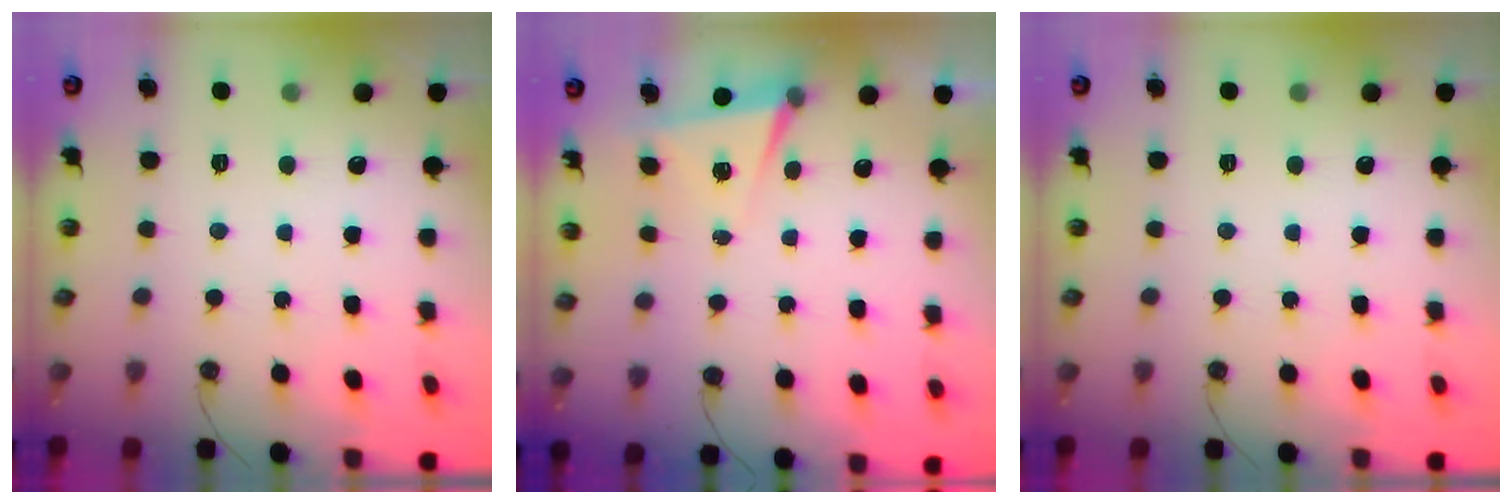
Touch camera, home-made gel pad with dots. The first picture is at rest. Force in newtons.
{"total": 4.4, "press": 3.4, "slide": 2.9}
{"total": 0.0}